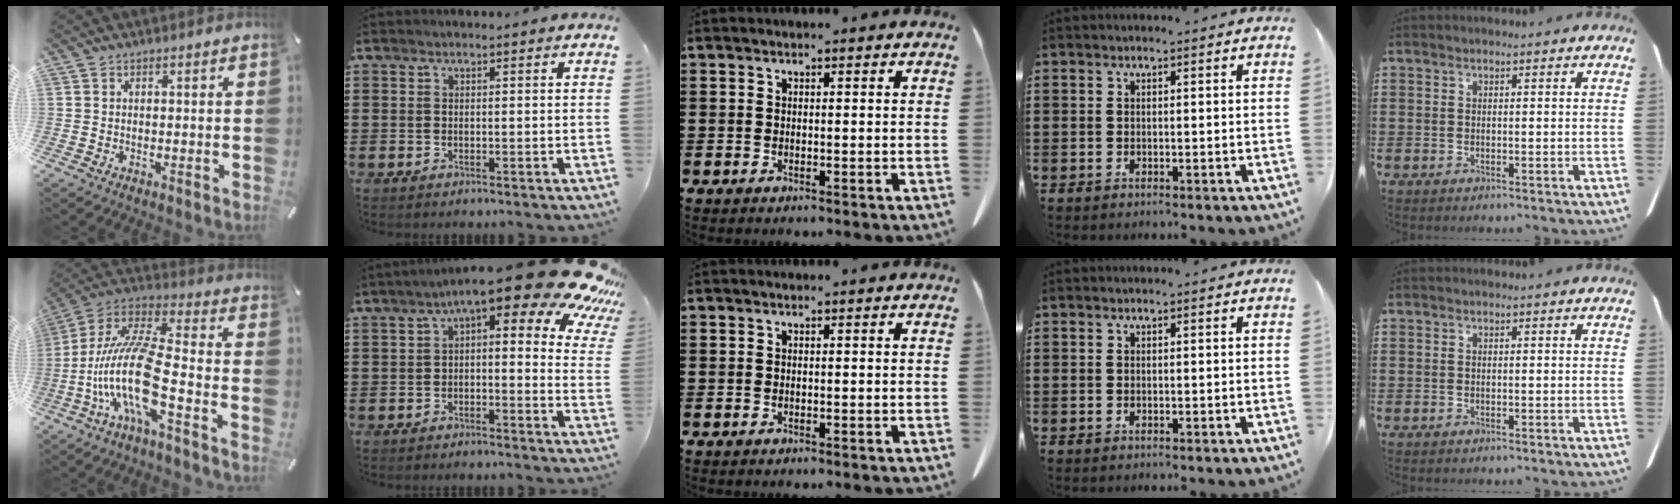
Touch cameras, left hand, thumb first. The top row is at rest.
{"thumb": {"total": 20.0, "force": [-6.0, 6.3, 18.0], "torque": [-0.395, -0.001, -0.114]}, "index": {"total": 13.2, "force": [9.2, 2.0, 9.3], "torque": [-0.151, -0.064, 0.147]}}